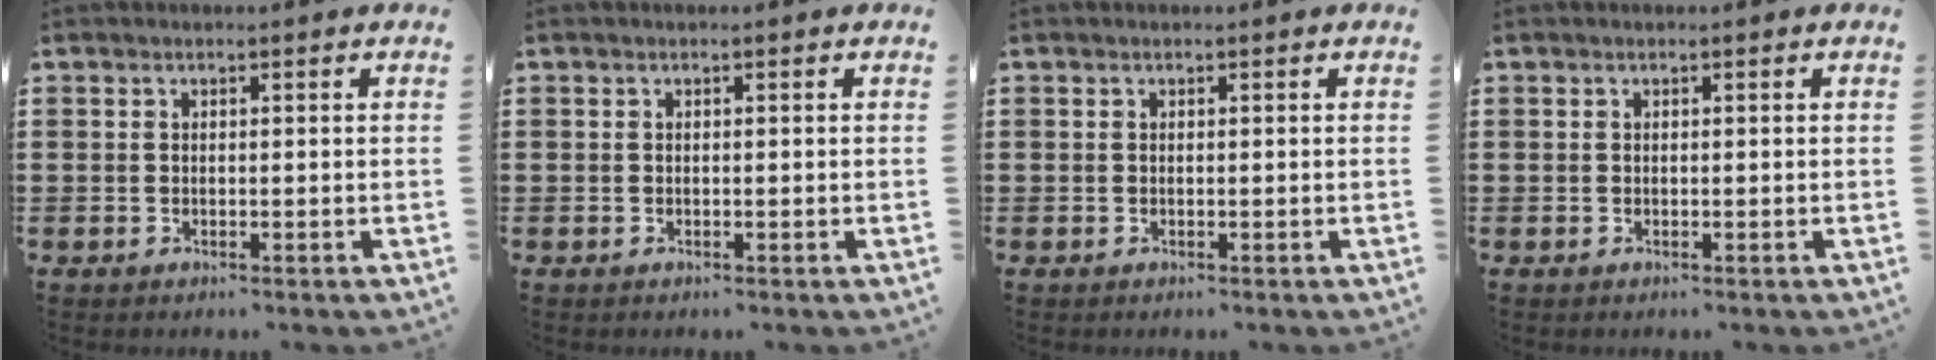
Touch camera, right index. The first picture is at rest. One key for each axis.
{"total": 0.0}
{"total": 0.0}
{"total": 0.0}